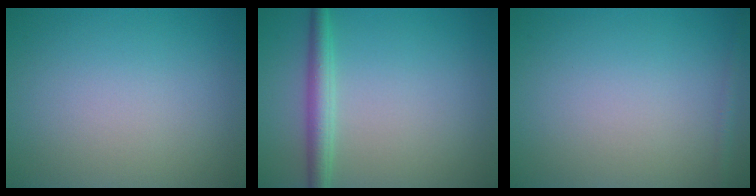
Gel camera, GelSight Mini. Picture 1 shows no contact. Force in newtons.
{"total": 2.7, "press": 2.7, "slide": 0.1}
{"total": 0.8, "press": 0.8, "slide": 0.0}